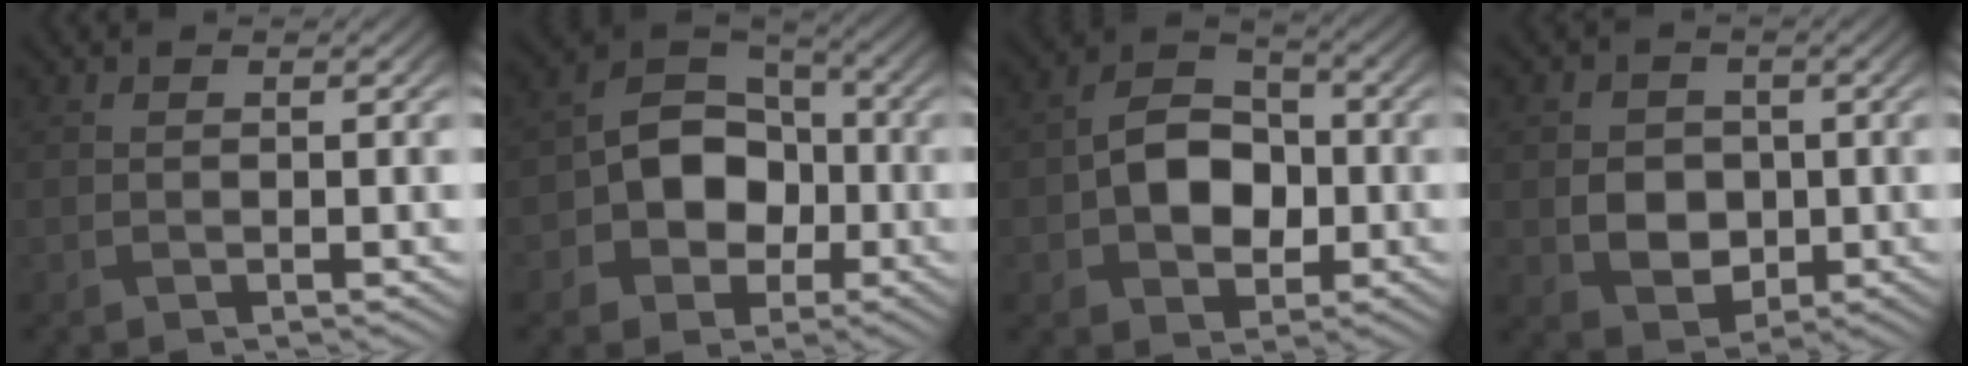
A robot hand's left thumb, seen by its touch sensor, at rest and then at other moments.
{"total": 8.7, "force": [-2.0, 6.8, 5.1], "torque": [-0.094, 0.005, -0.053]}
{"total": 8.0, "force": [-0.9, 5.9, 5.4], "torque": [-0.099, 0.005, -0.026]}
{"total": 5.0, "force": [-0.4, 4.2, 2.7], "torque": [-0.059, -0.007, -0.011]}